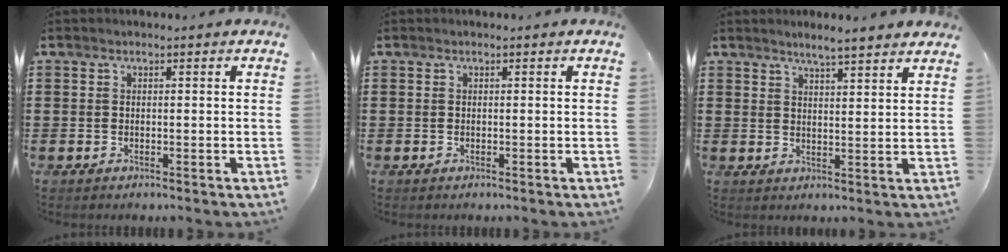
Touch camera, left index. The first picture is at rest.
{"total": 0.0}
{"total": 3.2, "force": [3.1, -0.4, 0.7], "torque": [-0.025, -0.011, 0.054]}